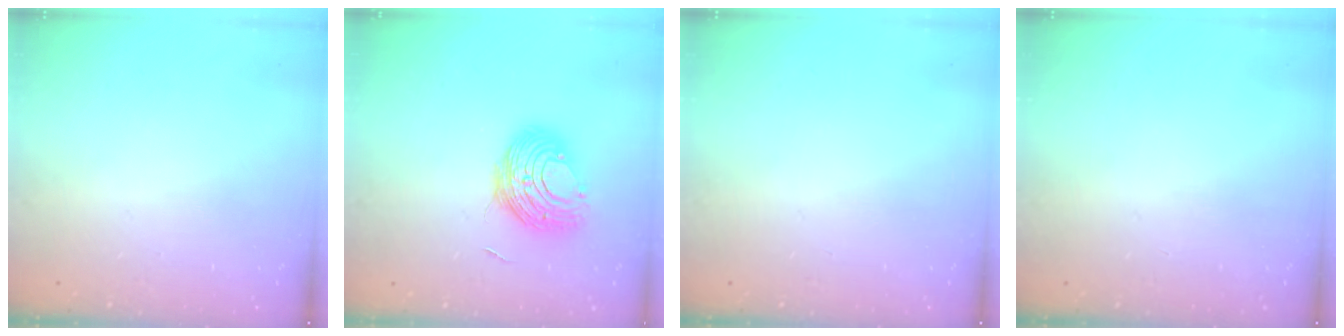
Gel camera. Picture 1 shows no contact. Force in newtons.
{"total": 10.7, "press": 10.7, "slide": 0.6}
{"total": 0.0}
{"total": 0.0}